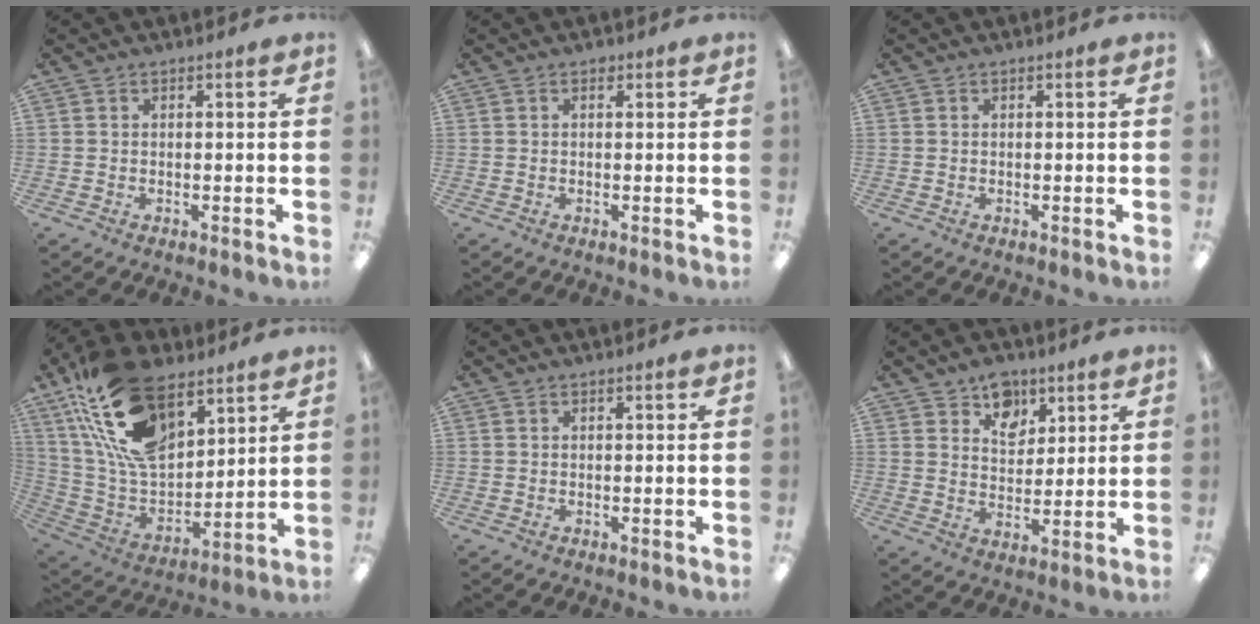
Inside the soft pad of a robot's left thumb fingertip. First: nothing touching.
{"total": 0.8, "force": [0.5, 0.5, 0.3], "torque": [0.003, -0.001, 0.007]}
{"total": 0.0}
{"total": 23.0, "force": [13.0, 12.8, 14.1], "torque": [-0.300, -0.060, 0.238]}
{"total": 0.0}
{"total": 8.0, "force": [5.6, 5.5, 1.5], "torque": [-0.010, -0.037, 0.100]}